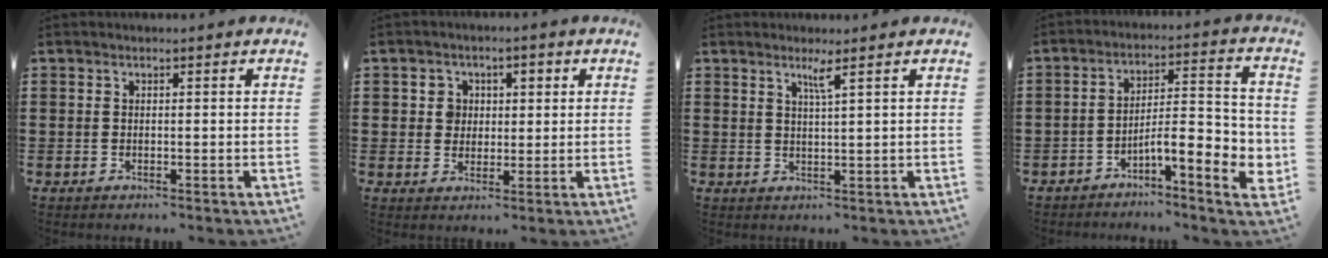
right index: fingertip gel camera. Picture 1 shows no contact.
{"total": 3.4, "force": [0.6, 3.0, 1.4], "torque": [-0.042, 0.010, 0.006]}
{"total": 2.3, "force": [1.5, -0.4, 1.8], "torque": [-0.036, -0.006, 0.024]}
{"total": 8.2, "force": [-3.9, 2.1, 7.0], "torque": [-0.100, -0.015, -0.072]}